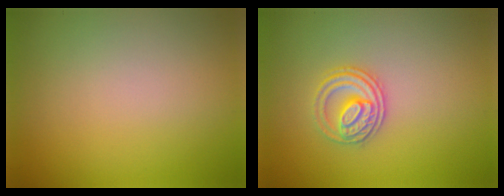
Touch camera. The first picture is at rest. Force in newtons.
{"total": 2.8, "press": 2.6, "slide": 1.1}